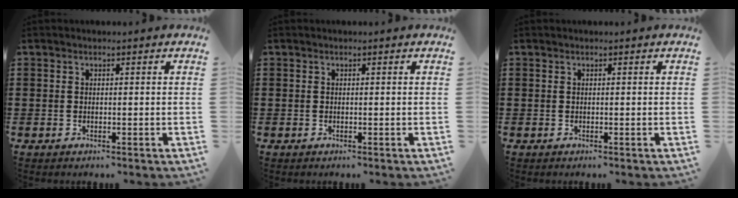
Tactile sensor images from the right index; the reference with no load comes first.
{"total": 0.0}
{"total": 0.0}